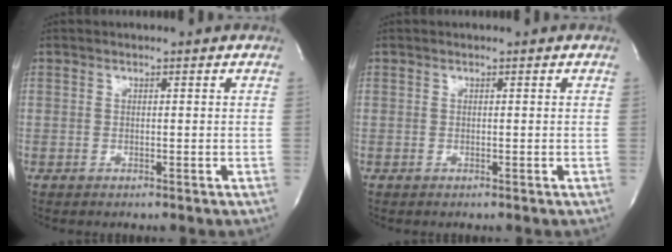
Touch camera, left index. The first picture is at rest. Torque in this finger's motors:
{"motor_torque": [0.00, 0.00, 0.00, 0.00]}